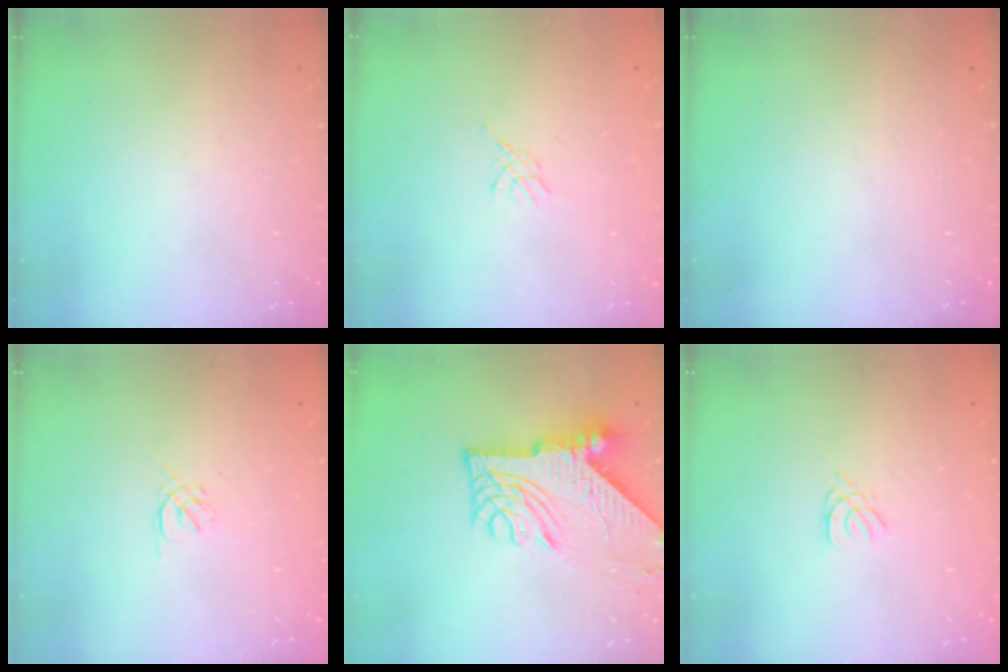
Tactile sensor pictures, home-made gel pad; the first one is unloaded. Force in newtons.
{"total": 2.3, "press": 2.2, "slide": 0.5}
{"total": 0.0}
{"total": 1.6, "press": 1.5, "slide": 0.5}
{"total": 12.0, "press": 11.9, "slide": 1.4}
{"total": 1.4, "press": 1.4, "slide": 0.3}